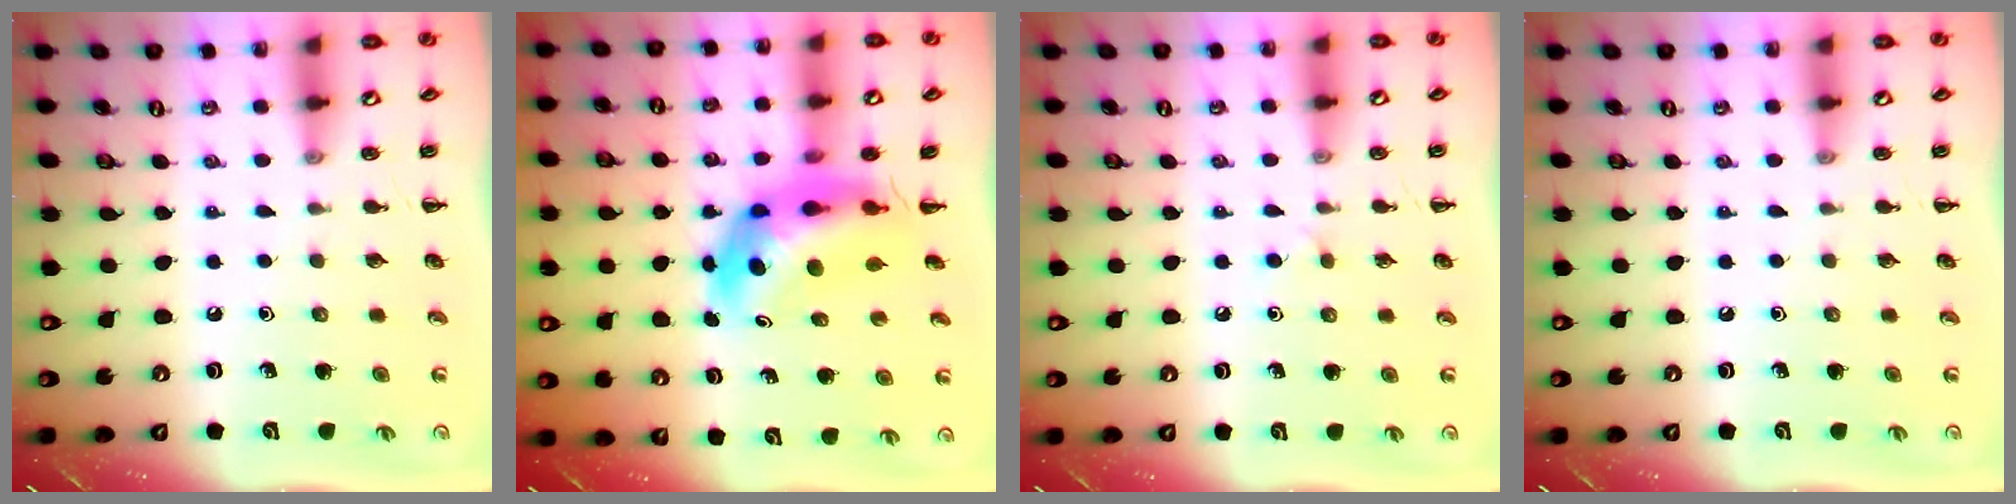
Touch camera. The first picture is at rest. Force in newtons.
{"total": 7.7, "press": 7.2, "slide": 2.5}
{"total": 2.4, "press": 2.3, "slide": 0.9}
{"total": 0.0}